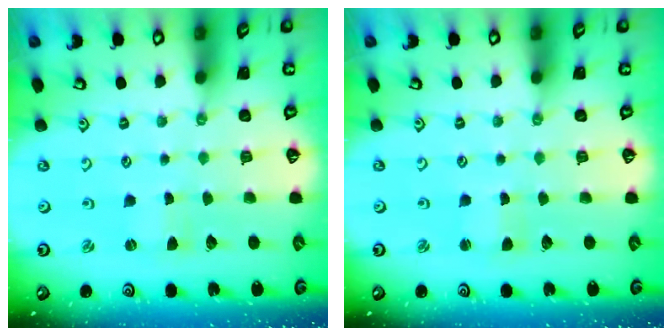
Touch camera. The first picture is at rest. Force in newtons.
{"total": 1.1, "press": 1.0, "slide": 0.2}